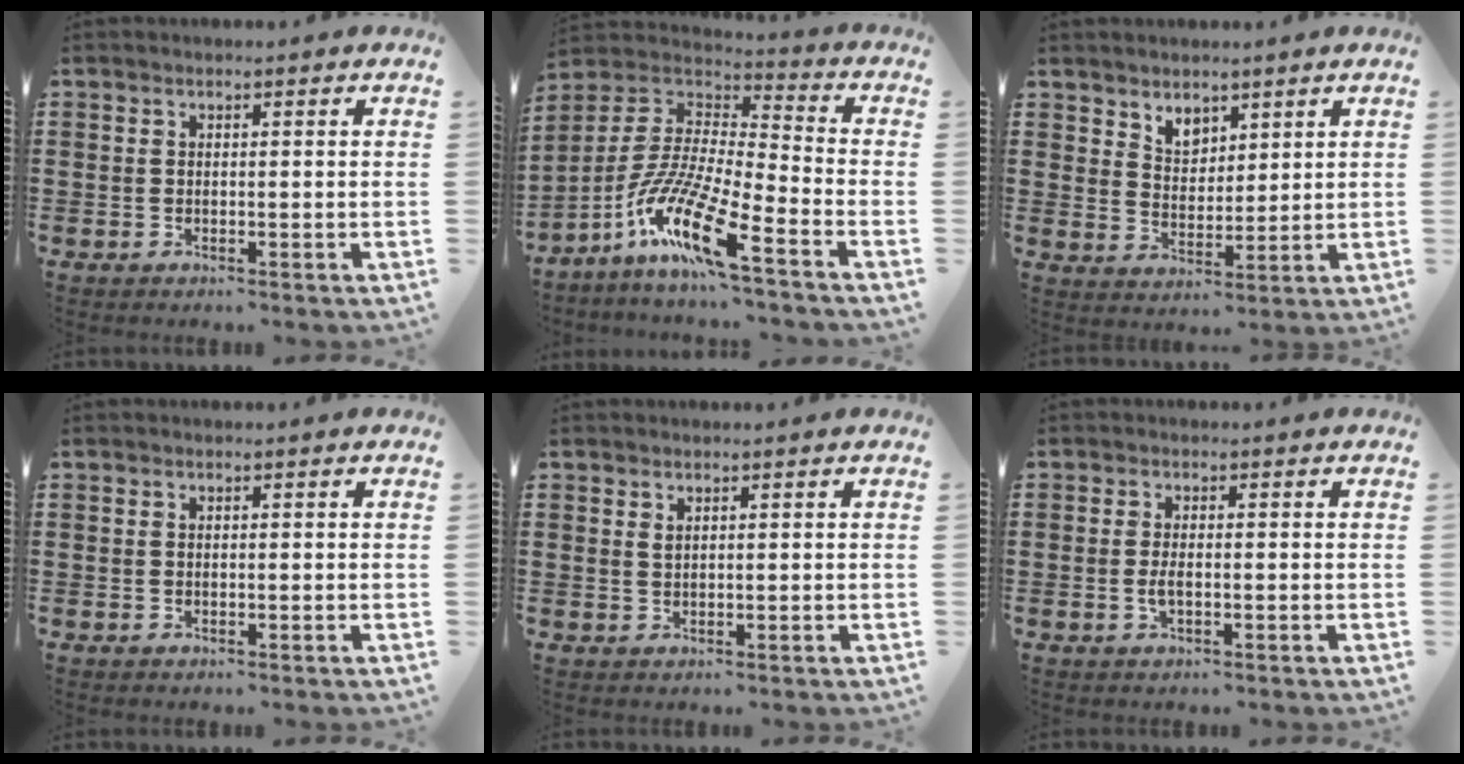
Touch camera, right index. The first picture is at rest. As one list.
[{"total": 13.1, "force": [-8.5, 1.5, 9.9], "torque": [-0.217, -0.007, -0.171]}, {"total": 3.9, "force": [3.1, 2.2, 0.4], "torque": [-0.020, 0.003, 0.059]}, {"total": 0.0}, {"total": 1.0, "force": [0.7, 0.6, 0.5], "torque": [-0.012, 0.003, 0.013]}, {"total": 1.9, "force": [-0.4, 0.7, 1.8], "torque": [-0.041, -0.003, -0.009]}]